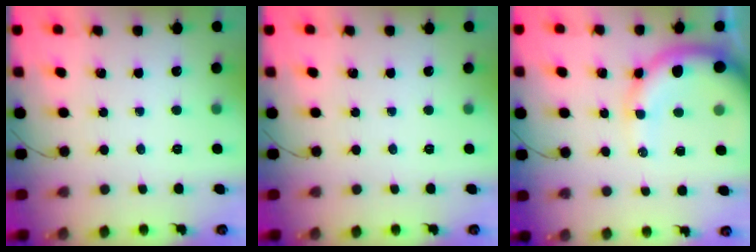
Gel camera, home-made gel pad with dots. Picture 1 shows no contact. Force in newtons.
{"total": 0.0}
{"total": 13.3, "press": 13.0, "slide": 2.7}